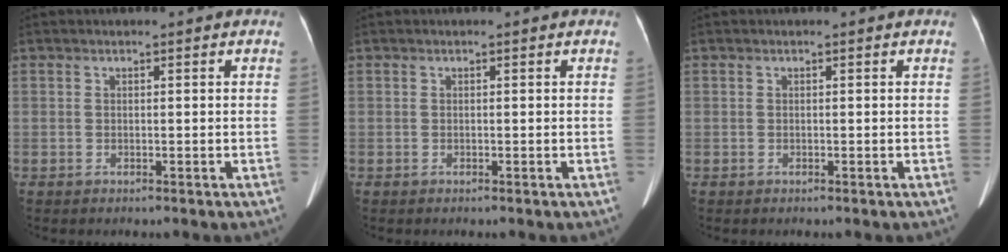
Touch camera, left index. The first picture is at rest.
{"total": 0.0}
{"total": 0.0}